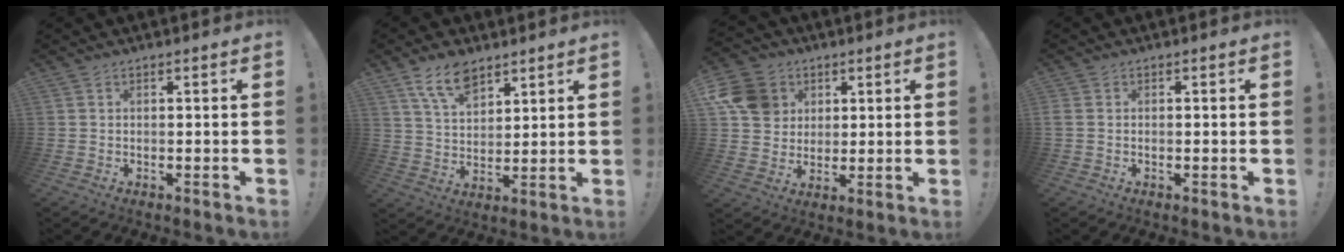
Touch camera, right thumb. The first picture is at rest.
{"total": 10.3, "force": [7.0, 5.3, 5.5], "torque": [-0.104, -0.028, 0.134]}
{"total": 12.5, "force": [4.0, 10.8, 4.8], "torque": [-0.066, -0.013, 0.083]}
{"total": 0.7, "force": [-0.3, 0.3, 0.5], "torque": [-0.014, 0.003, -0.003]}